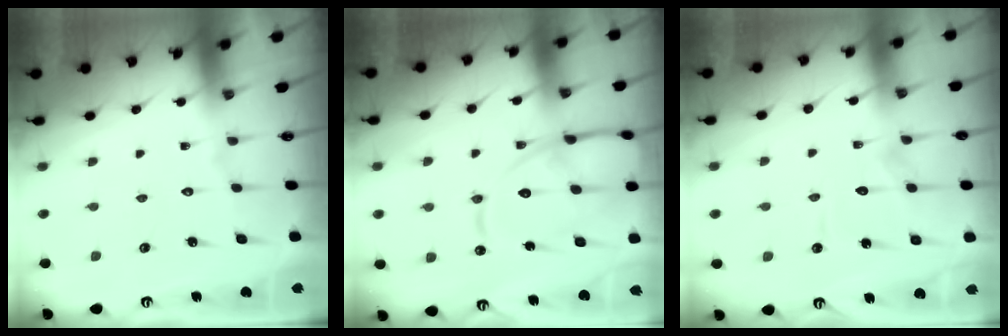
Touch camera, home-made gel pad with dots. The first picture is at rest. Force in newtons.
{"total": 15.3, "press": 15.2, "slide": 1.6}
{"total": 7.8, "press": 7.7, "slide": 0.7}